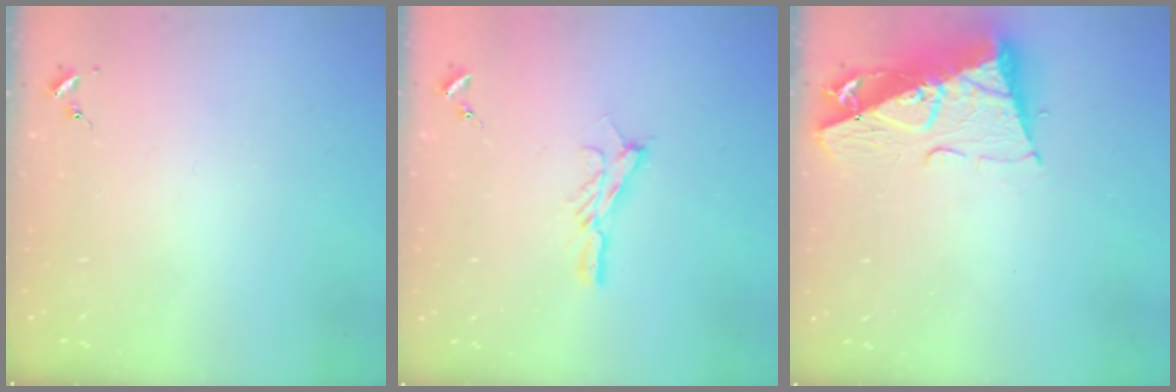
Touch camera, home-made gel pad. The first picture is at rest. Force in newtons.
{"total": 8.3, "press": 8.3, "slide": 0.6}
{"total": 12.5, "press": 12.4, "slide": 1.3}